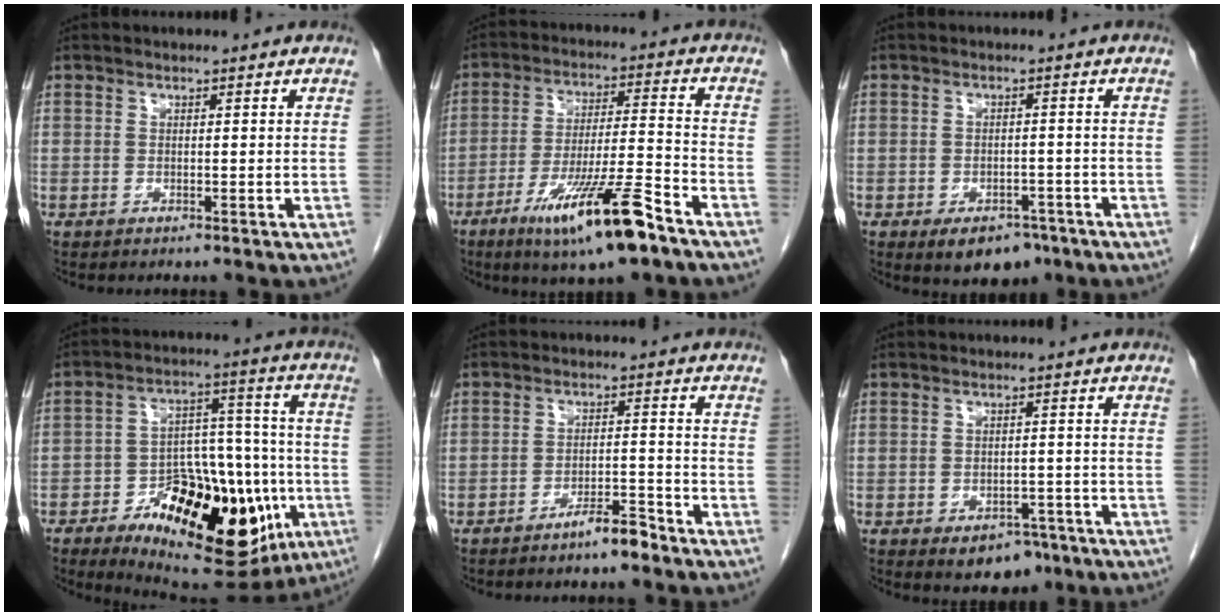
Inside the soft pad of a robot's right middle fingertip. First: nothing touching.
{"total": 14.0, "force": [-8.5, 0.7, 11.1], "torque": [-0.199, -0.026, -0.145]}
{"total": 6.0, "force": [-3.8, 3.5, 3.0], "torque": [-0.034, 0.002, -0.047]}
{"total": 23.6, "force": [-9.3, 10.0, 19.3], "torque": [-0.253, 0.012, -0.121]}
{"total": 3.7, "force": [-3.1, 0.4, 2.0], "torque": [-0.026, 0.001, -0.054]}
{"total": 3.8, "force": [-1.8, 2.5, 2.1], "torque": [-0.019, 0.001, -0.012]}